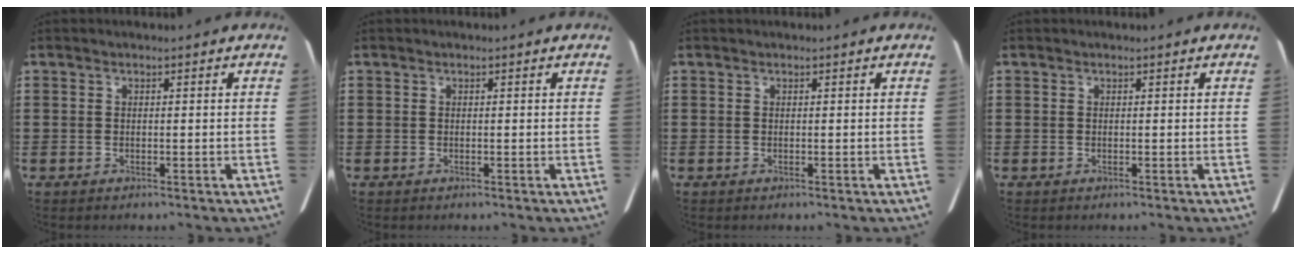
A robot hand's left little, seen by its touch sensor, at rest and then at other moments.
{"total": 0.0}
{"total": 0.0}
{"total": 0.0}